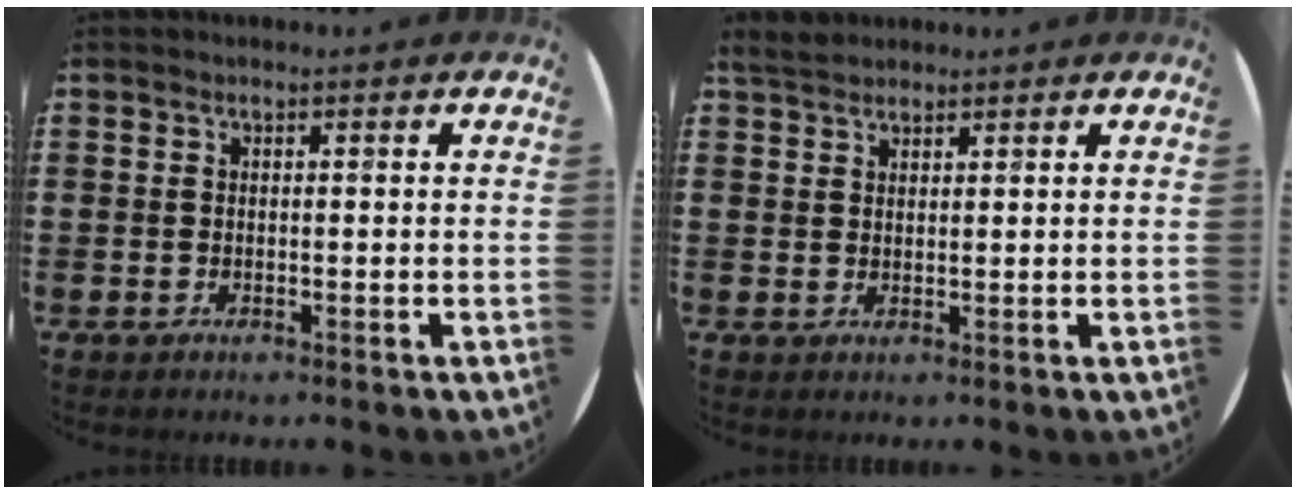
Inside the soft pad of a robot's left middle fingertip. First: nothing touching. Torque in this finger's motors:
{"motor_torque": [0.58, -0.52, 0.07, 0.02]}